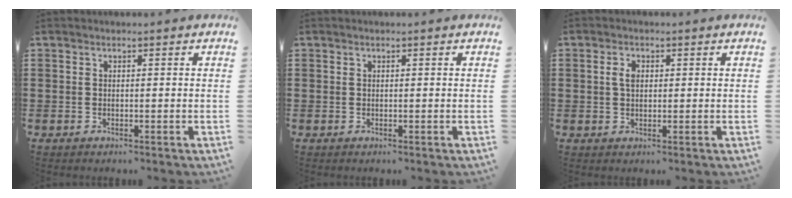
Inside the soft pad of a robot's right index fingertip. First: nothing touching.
{"total": 0.0}
{"total": 2.4, "force": [0.5, 1.4, 1.9], "torque": [-0.040, 0.008, 0.007]}